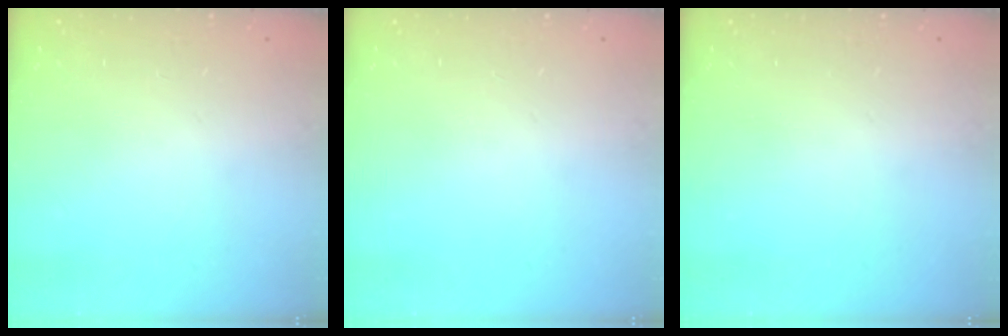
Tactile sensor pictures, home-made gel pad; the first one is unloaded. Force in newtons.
{"total": 0.0}
{"total": 0.0}